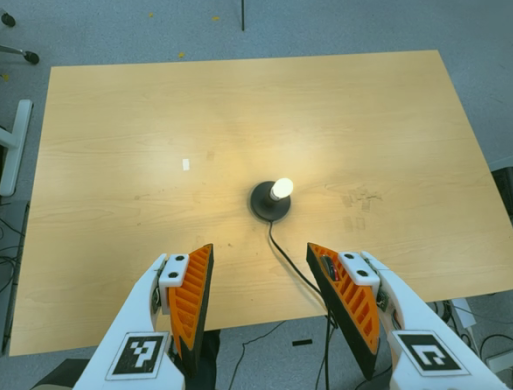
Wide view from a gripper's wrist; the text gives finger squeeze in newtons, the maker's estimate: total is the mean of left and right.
{"total": 0.0}